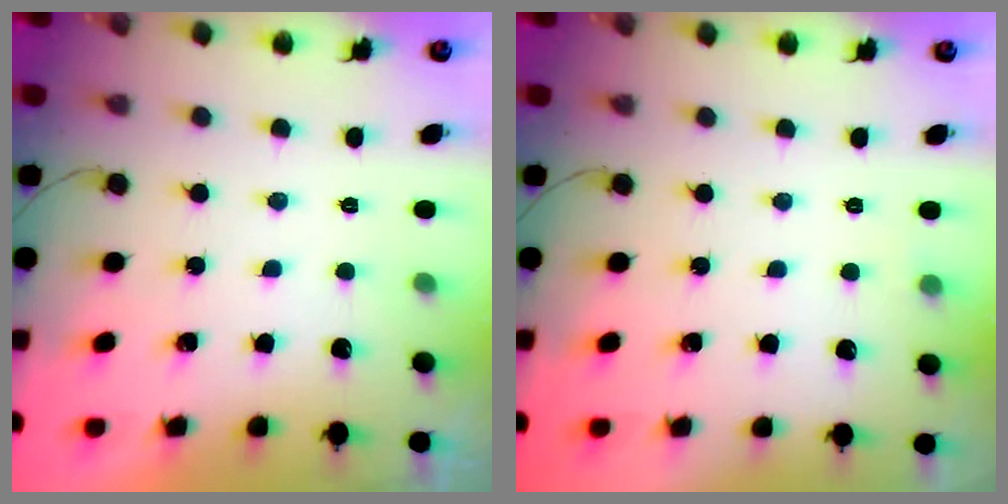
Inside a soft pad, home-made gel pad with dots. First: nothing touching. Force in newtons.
{"total": 2.7, "press": 2.0, "slide": 1.8}